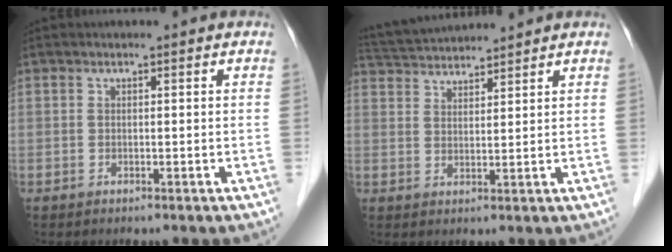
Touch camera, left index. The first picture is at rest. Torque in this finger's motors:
{"motor_torque": [-0.67, -0.85, 0.11, 0.02]}